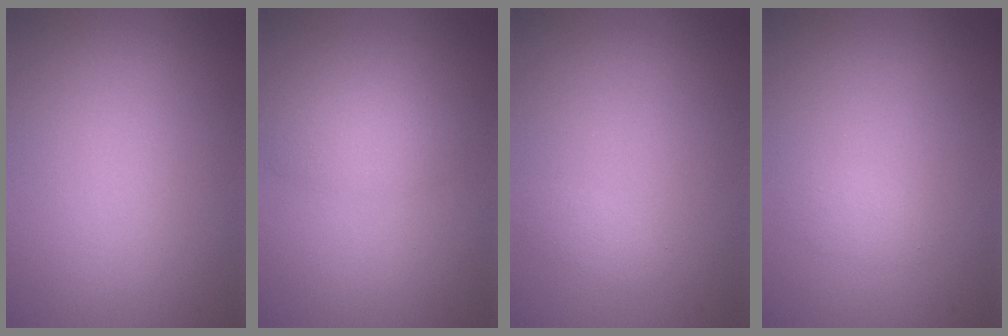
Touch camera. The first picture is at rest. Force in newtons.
{"total": 2.3, "press": 2.3, "slide": 0.0}
{"total": 0.7, "press": 0.7, "slide": 0.0}
{"total": 0.9, "press": 0.9, "slide": 0.1}